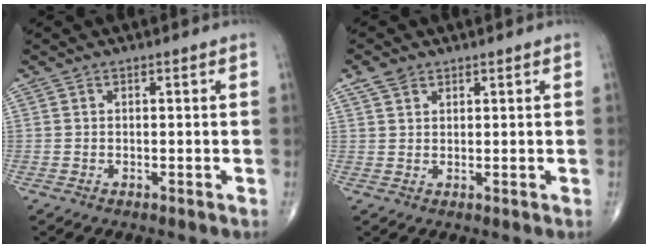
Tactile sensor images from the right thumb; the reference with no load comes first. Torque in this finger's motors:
{"motor_torque": [-0.27, 0.25, 0.03, 0.06, 0.02]}